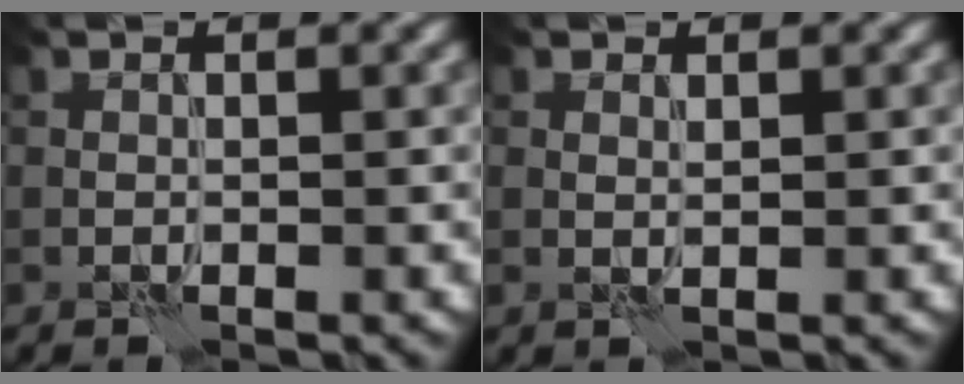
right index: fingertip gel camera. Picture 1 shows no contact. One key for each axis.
{"total": 0.7, "fx": 0.4, "fy": 0.1, "fz": 0.5, "tx": -0.010, "ty": -0.001, "tz": 0.006}